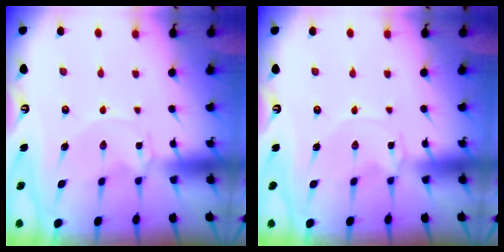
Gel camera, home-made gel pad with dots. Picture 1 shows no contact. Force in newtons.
{"total": 0.0}